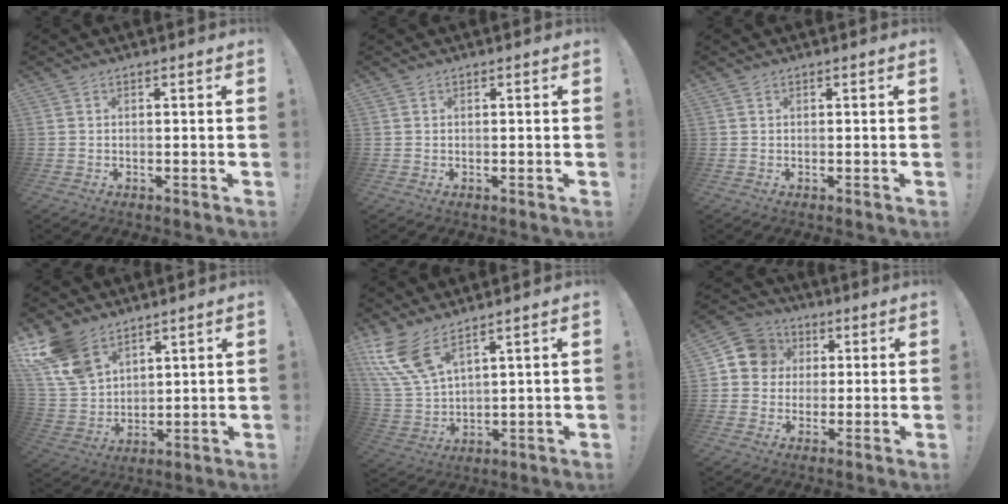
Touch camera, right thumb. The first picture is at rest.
{"total": 0.0}
{"total": 0.0}
{"total": 14.1, "force": [9.7, 8.2, 6.3], "torque": [-0.142, -0.049, 0.192]}
{"total": 11.3, "force": [7.8, 3.8, 7.2], "torque": [-0.172, -0.037, 0.149]}
{"total": 10.0, "force": [1.8, 9.4, 3.0], "torque": [-0.036, 0.007, 0.039]}